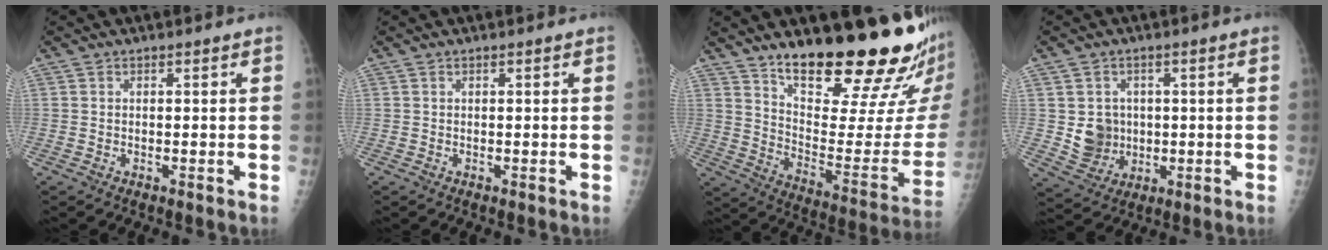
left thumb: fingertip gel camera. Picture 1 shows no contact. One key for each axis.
{"total": 0.0}
{"total": 25.5, "fx": 18.8, "fy": 5.9, "fz": 16.3, "tx": -0.203, "ty": -0.123, "tz": 0.274}
{"total": 6.7, "fx": 0.3, "fy": 6.2, "fz": 2.6, "tx": -0.012, "ty": -0.001, "tz": 0.016}